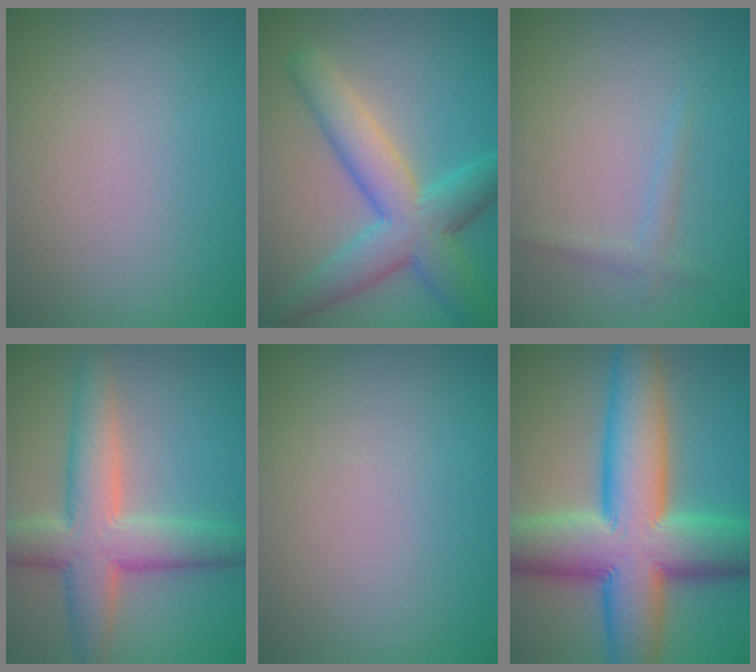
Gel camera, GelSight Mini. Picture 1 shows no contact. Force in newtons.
{"total": 7.1, "press": 7.1, "slide": 0.2}
{"total": 1.1, "press": 1.1, "slide": 0.1}
{"total": 6.9, "press": 6.9, "slide": 0.5}
{"total": 0.0}
{"total": 13.9, "press": 13.9, "slide": 0.3}